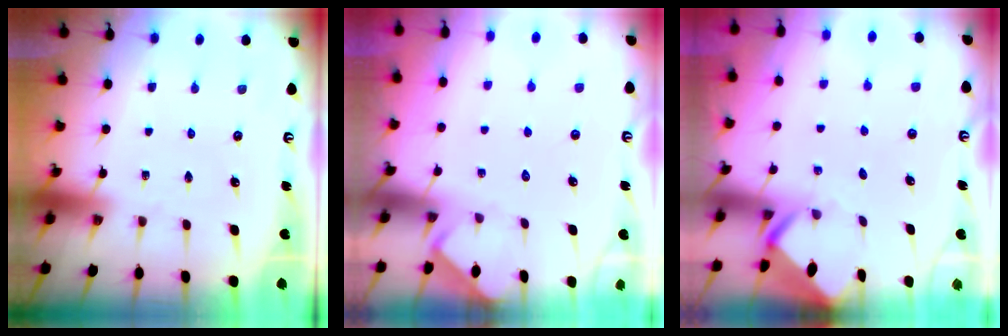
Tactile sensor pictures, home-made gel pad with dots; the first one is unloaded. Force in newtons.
{"total": 3.0, "press": 3.0, "slide": 0.4}
{"total": 3.6, "press": 3.6, "slide": 0.2}